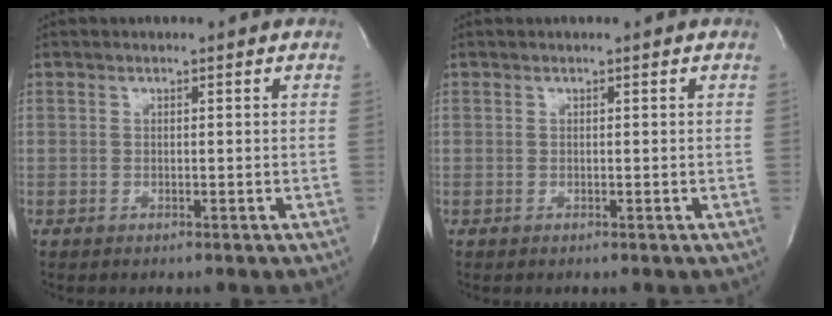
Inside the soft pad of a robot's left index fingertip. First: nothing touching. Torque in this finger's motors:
{"motor_torque": [-0.07, 0.12, -0.03, -0.01]}